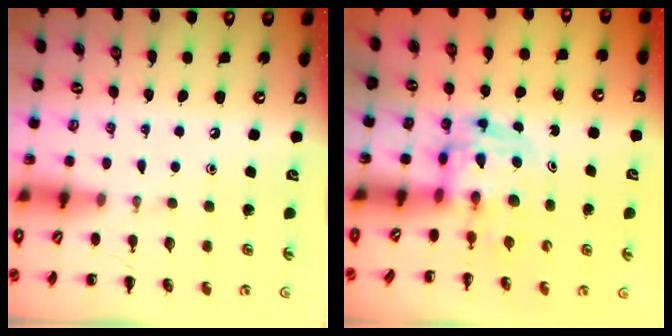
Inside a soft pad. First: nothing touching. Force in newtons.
{"total": 3.6, "press": 3.6, "slide": 0.6}